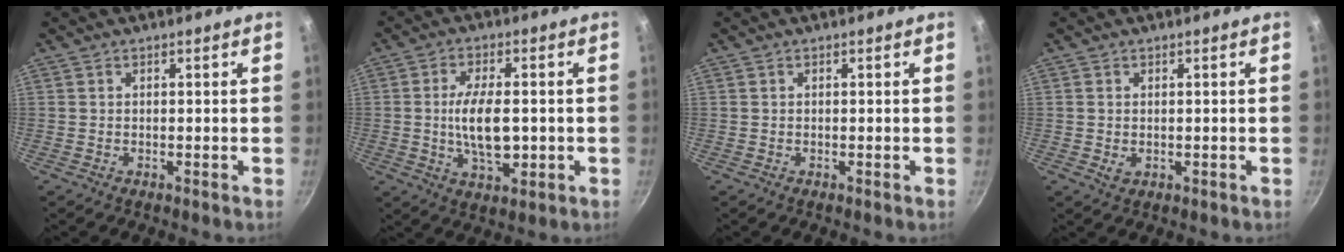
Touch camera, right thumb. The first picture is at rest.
{"total": 10.0, "force": [-0.6, 4.8, 8.8], "torque": [-0.145, 0.005, -0.008]}
{"total": 0.0}
{"total": 1.7, "force": [0.1, 1.2, 1.1], "torque": [-0.017, -0.005, 0.004]}